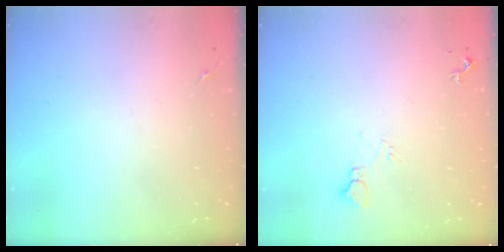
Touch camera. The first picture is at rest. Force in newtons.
{"total": 4.6, "press": 4.6, "slide": 0.6}